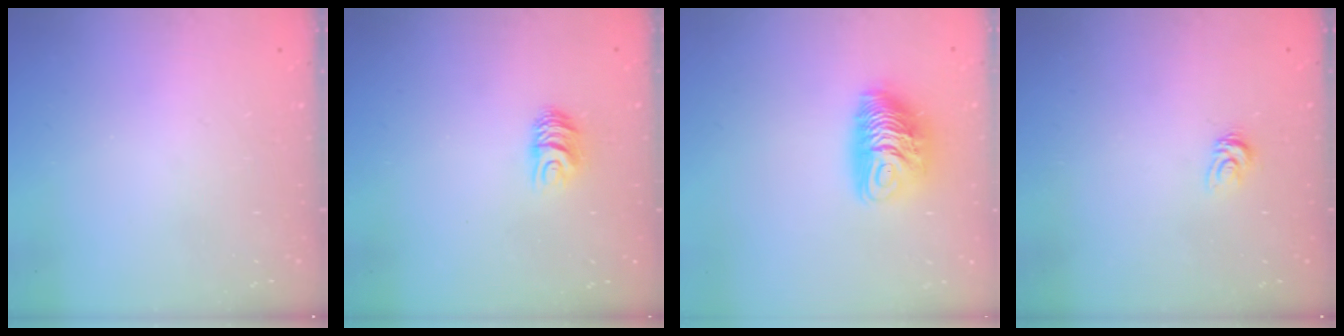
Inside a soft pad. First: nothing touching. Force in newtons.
{"total": 6.4, "press": 6.4, "slide": 0.5}
{"total": 10.2, "press": 10.2, "slide": 0.9}
{"total": 3.6, "press": 3.6, "slide": 0.2}